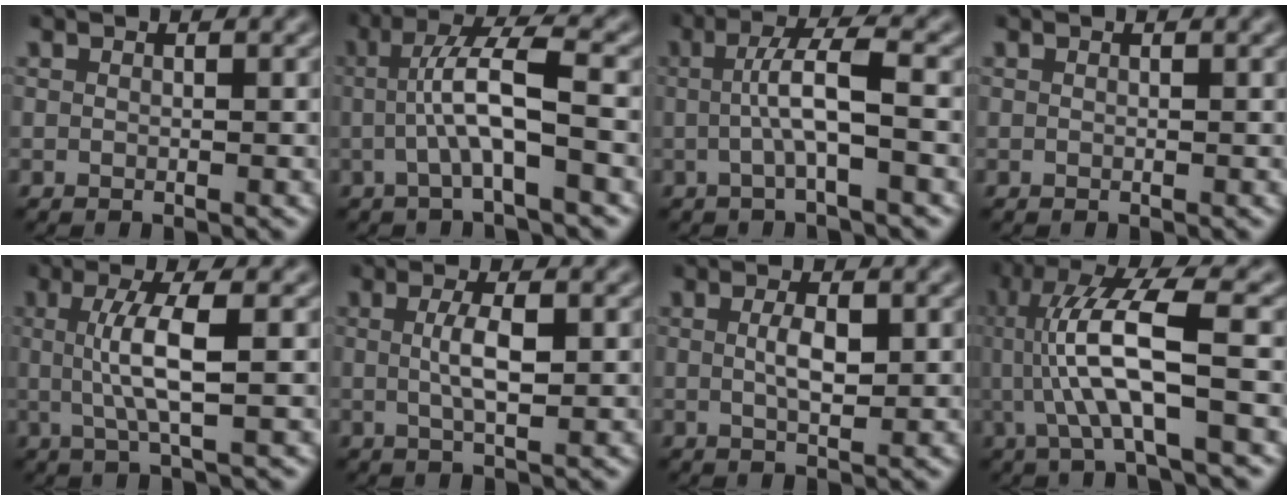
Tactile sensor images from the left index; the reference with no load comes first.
{"total": 5.1, "force": [-1.0, 0.7, 4.9], "torque": [-0.092, 0.015, -0.017]}
{"total": 4.0, "force": [-0.7, 0.5, 3.9], "torque": [-0.070, 0.007, -0.008]}
{"total": 0.0}
{"total": 4.4, "force": [-0.3, 0.7, 4.4], "torque": [-0.084, 0.003, 0.003]}
{"total": 2.8, "force": [-0.3, 0.5, 2.7], "torque": [-0.053, 0.005, 0.000]}
{"total": 2.2, "force": [-0.2, 0.6, 2.1], "torque": [-0.042, 0.003, 0.003]}
{"total": 8.1, "force": [-0.7, 1.7, 7.9], "torque": [-0.151, 0.011, -0.004]}